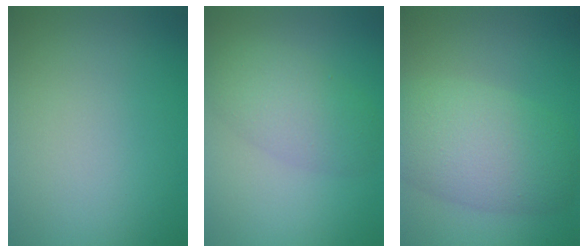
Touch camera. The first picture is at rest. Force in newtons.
{"total": 4.2, "press": 4.2, "slide": 0.3}
{"total": 7.0, "press": 7.0, "slide": 0.1}